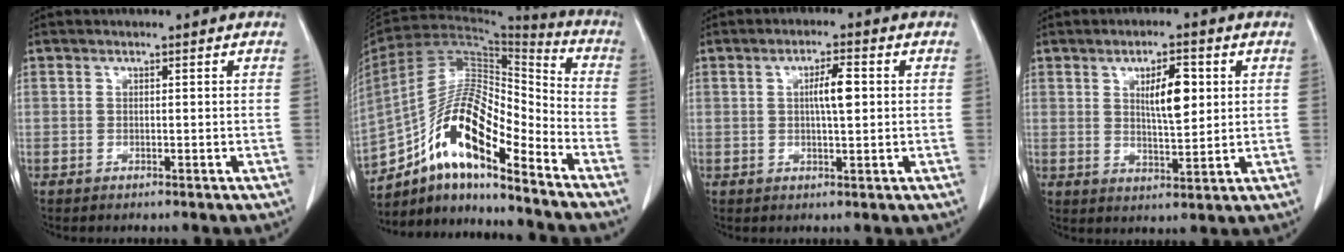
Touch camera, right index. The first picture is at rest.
{"total": 15.7, "force": [-10.2, 3.7, 11.3], "torque": [-0.206, 0.031, -0.180]}
{"total": 4.2, "force": [0.6, 0.7, 4.1], "torque": [-0.071, 0.003, 0.008]}
{"total": 6.8, "force": [1.9, 1.9, 6.2], "torque": [-0.103, 0.000, 0.036]}